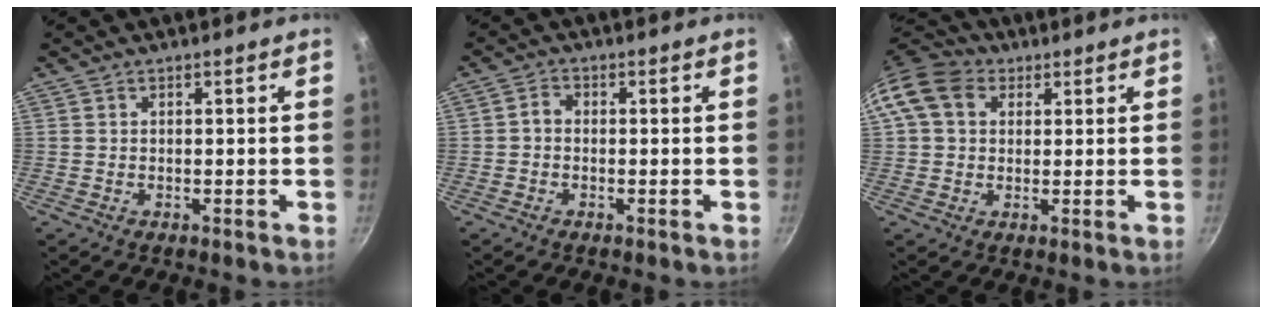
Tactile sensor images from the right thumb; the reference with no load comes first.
{"total": 2.0, "force": [-0.5, 1.5, 1.2], "torque": [-0.024, 0.013, -0.016]}
{"total": 10.2, "force": [3.0, 7.8, 5.7], "torque": [-0.087, 0.015, 0.036]}